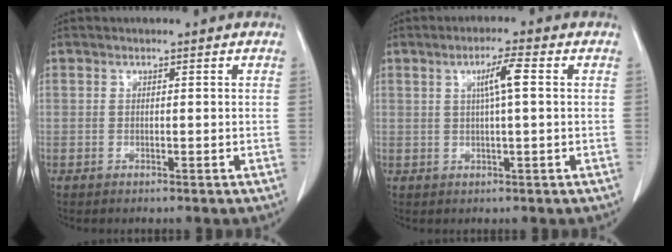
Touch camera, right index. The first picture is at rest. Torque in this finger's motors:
{"motor_torque": [0.38, -0.16, 0.11, 0.07]}